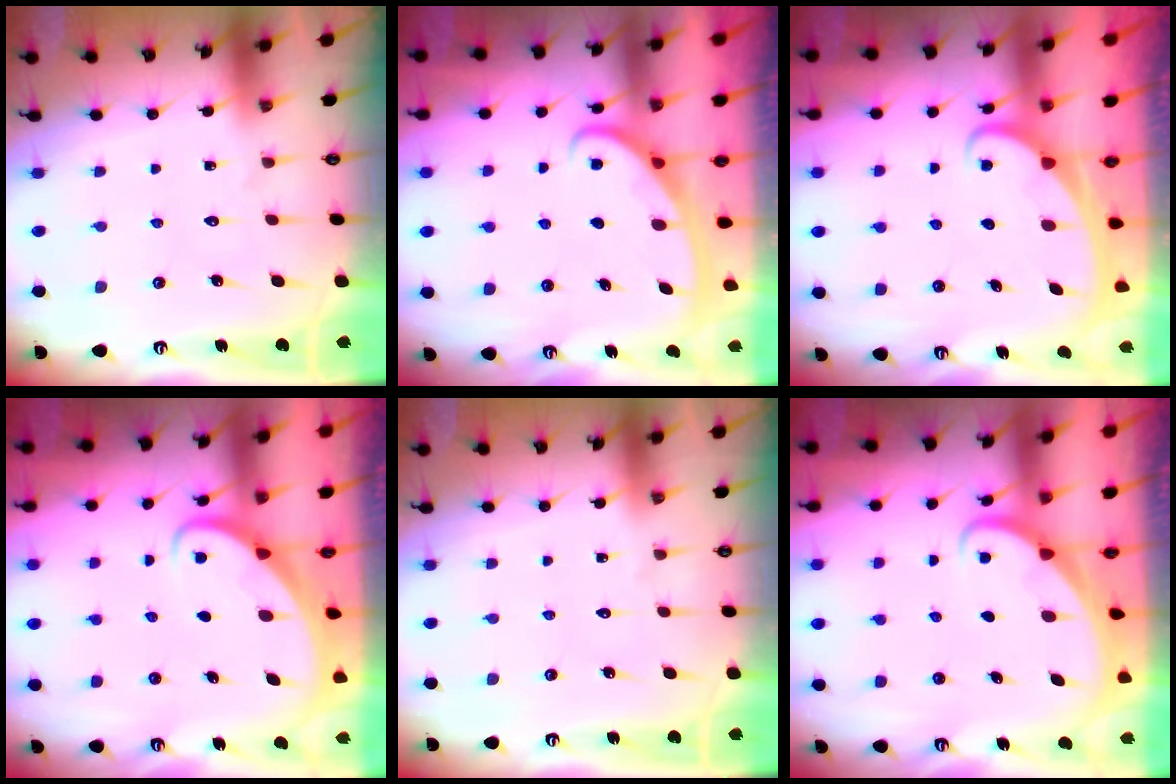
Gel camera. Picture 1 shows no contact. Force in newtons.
{"total": 2.8, "press": 2.8, "slide": 0.4}
{"total": 1.9, "press": 1.9, "slide": 0.1}
{"total": 2.2, "press": 2.2, "slide": 0.2}
{"total": 0.0}
{"total": 1.9, "press": 1.9, "slide": 0.1}